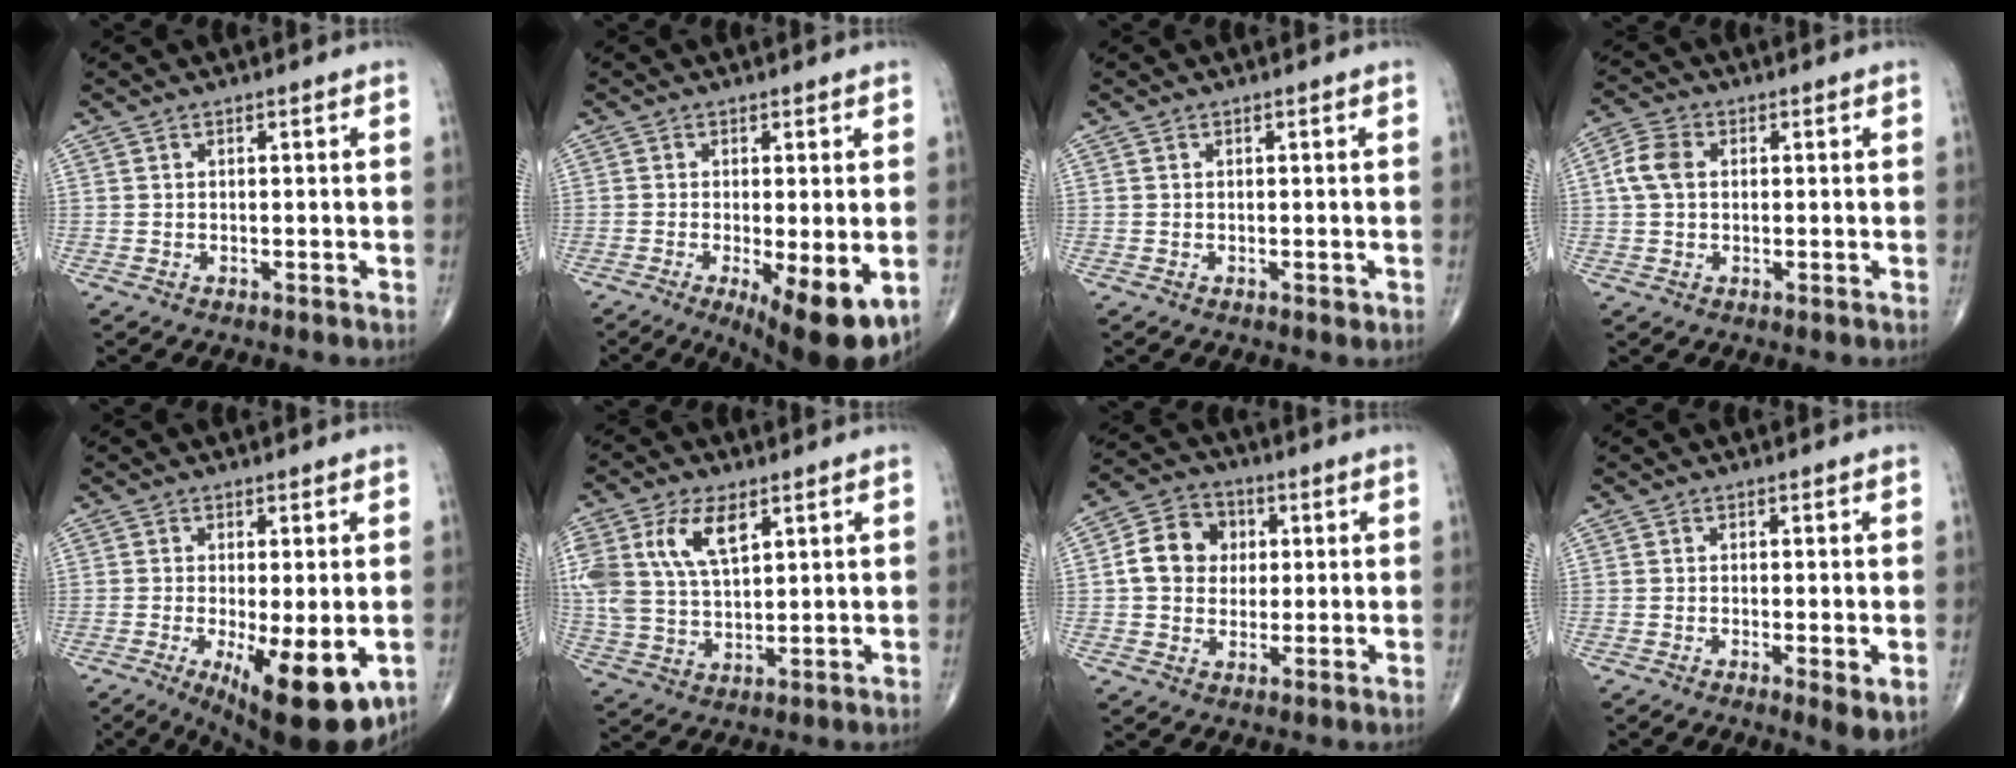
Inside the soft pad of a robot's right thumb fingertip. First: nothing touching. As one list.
[{"total": 11.2, "force": [-3.5, 3.2, 10.1], "torque": [-0.145, -0.023, -0.046]}, {"total": 0.0}, {"total": 5.4, "force": [0.7, 3.9, 3.7], "torque": [-0.082, 0.014, 0.008]}, {"total": 13.8, "force": [-4.3, 4.5, 12.4], "torque": [-0.164, -0.022, -0.050]}, {"total": 12.3, "force": [5.1, 6.4, 9.2], "torque": [-0.189, -0.006, 0.106]}, {"total": 9.5, "force": [1.1, 8.0, 5.1], "torque": [-0.061, 0.011, 0.009]}, {"total": 3.5, "force": [-0.7, 0.7, 3.3], "torque": [-0.058, -0.014, -0.015]}]